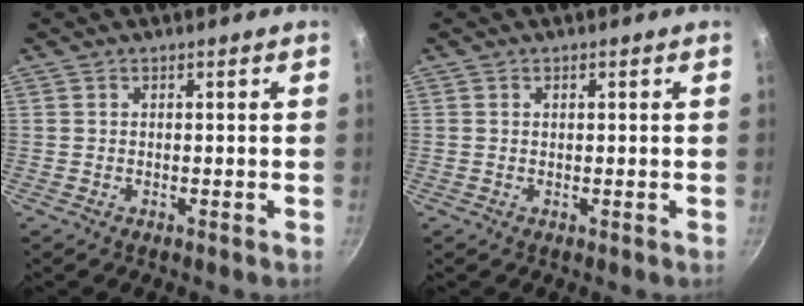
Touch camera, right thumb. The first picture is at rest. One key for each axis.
{"total": 0.5, "fx": 0.2, "fy": 0.3, "fz": 0.4, "tx": -0.006, "ty": 0.002, "tz": 0.003}